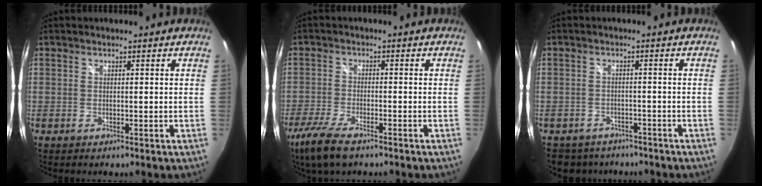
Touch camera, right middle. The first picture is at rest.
{"total": 8.4, "force": [-5.9, 2.1, 5.6], "torque": [-0.140, -0.025, -0.113]}
{"total": 7.4, "force": [-6.0, 4.0, 1.5], "torque": [-0.040, 0.003, -0.083]}